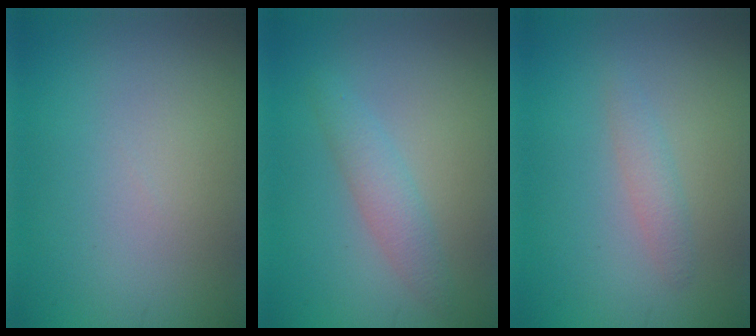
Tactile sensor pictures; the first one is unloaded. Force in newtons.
{"total": 2.1, "press": 2.1, "slide": 0.2}
{"total": 1.3, "press": 1.3, "slide": 0.0}